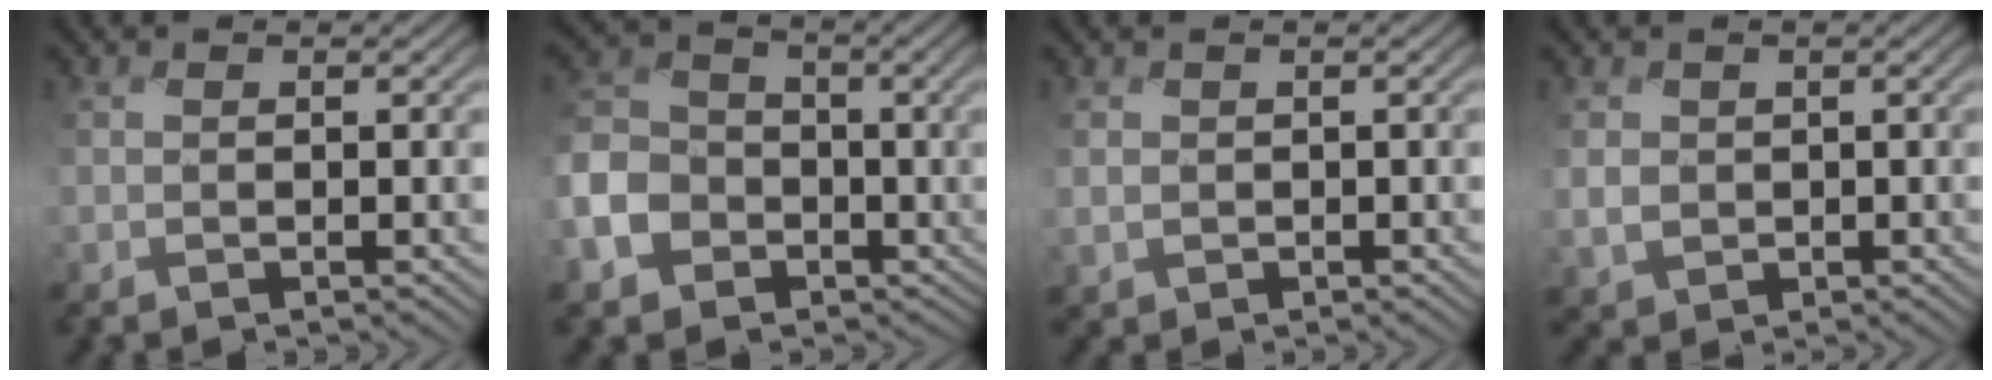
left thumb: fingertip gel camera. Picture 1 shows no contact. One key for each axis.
{"total": 10.1, "fx": -3.9, "fy": 8.2, "fz": 4.4, "tx": -0.146, "ty": -0.032, "tz": -0.088}
{"total": 1.6, "fx": 0.1, "fy": 1.5, "fz": -0.3, "tx": -0.009, "ty": -0.009, "tz": -0.001}
{"total": 2.6, "fx": 0.2, "fy": 2.6, "fz": 0.2, "tx": -0.027, "ty": -0.009, "tz": -0.002}